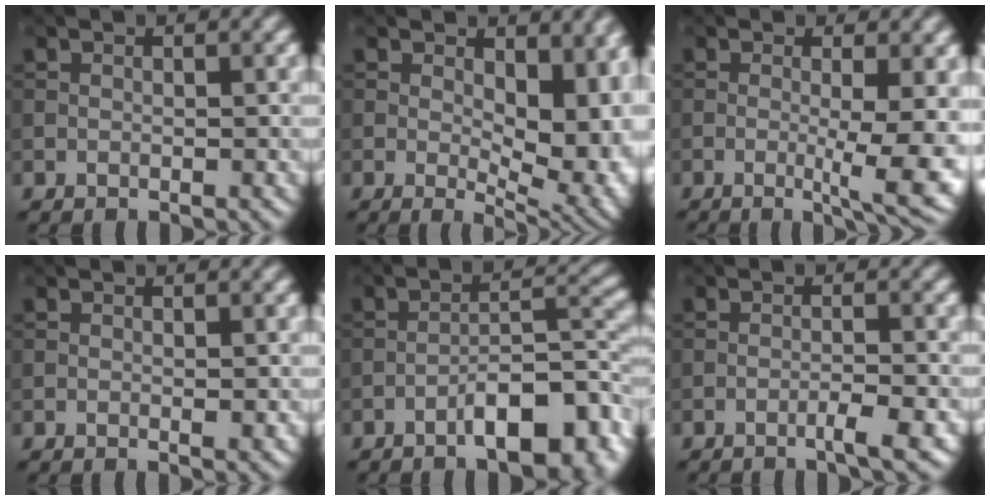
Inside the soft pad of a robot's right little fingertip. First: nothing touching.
{"total": 8.8, "force": [0.4, 5.0, 7.3], "torque": [-0.079, -0.011, 0.018]}
{"total": 7.2, "force": [-1.0, 1.6, 6.9], "torque": [-0.095, -0.016, -0.010]}
{"total": 0.7, "force": [0.0, 0.1, 0.7], "torque": [-0.008, -0.003, 0.000]}
{"total": 8.8, "force": [-4.8, 2.9, 6.9], "torque": [-0.091, 0.011, -0.074]}
{"total": 2.5, "force": [-1.4, 0.3, 2.1], "torque": [-0.028, 0.007, -0.032]}